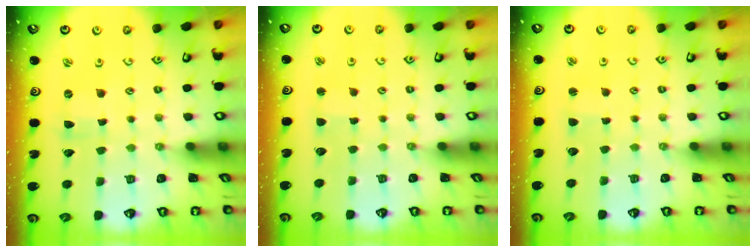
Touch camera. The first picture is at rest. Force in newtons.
{"total": 1.7, "press": 1.7, "slide": 0.1}
{"total": 1.5, "press": 1.5, "slide": 0.1}